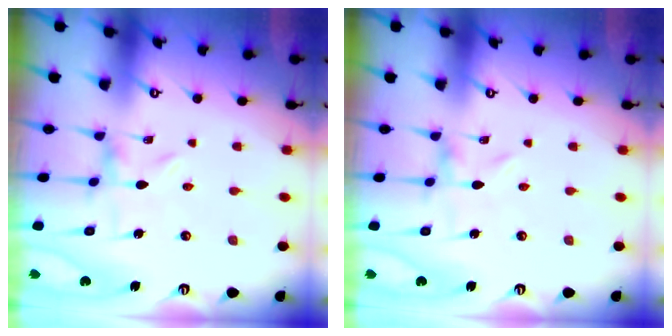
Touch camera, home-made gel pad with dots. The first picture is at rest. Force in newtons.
{"total": 0.0}